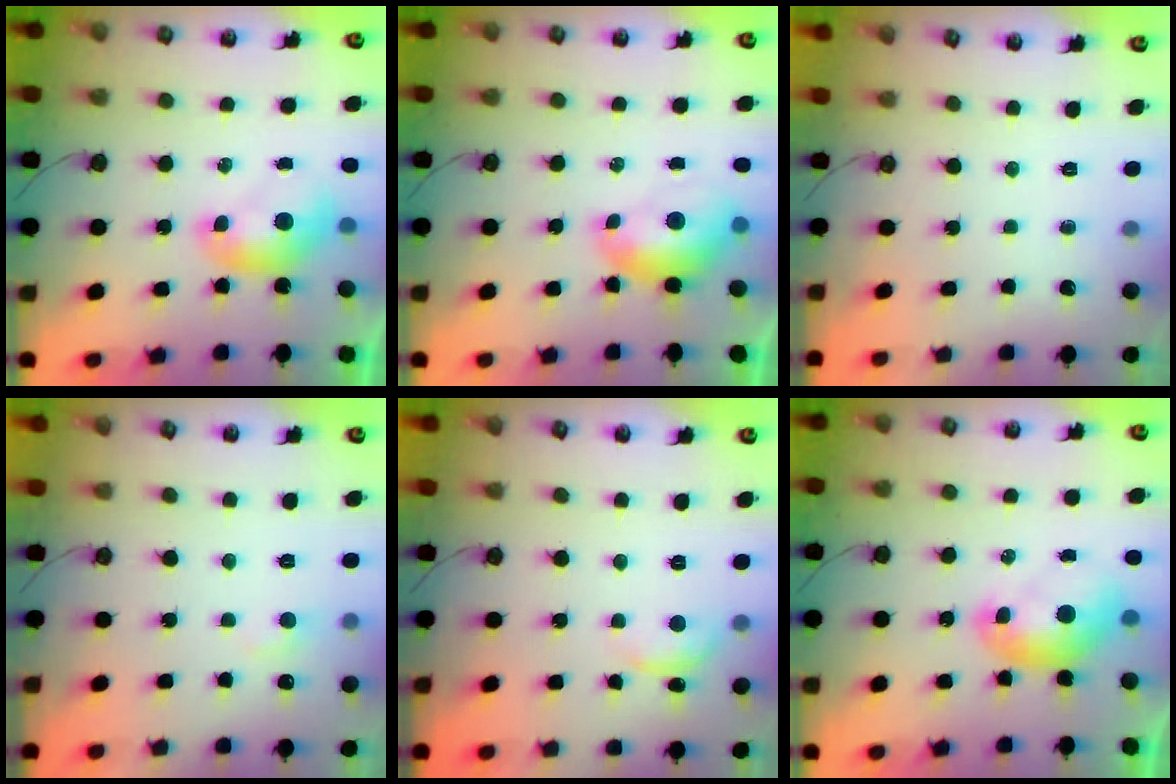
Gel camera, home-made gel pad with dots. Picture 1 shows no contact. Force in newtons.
{"total": 1.8, "press": 1.7, "slide": 0.6}
{"total": 0.0}
{"total": 1.4, "press": 1.2, "slide": 0.7}
{"total": 1.0, "press": 0.7, "slide": 0.7}
{"total": 1.2, "press": 1.1, "slide": 0.6}